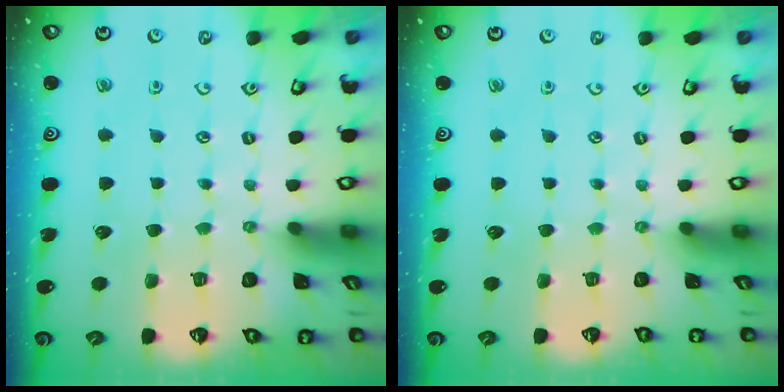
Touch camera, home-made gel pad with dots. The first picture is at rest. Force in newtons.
{"total": 0.0}